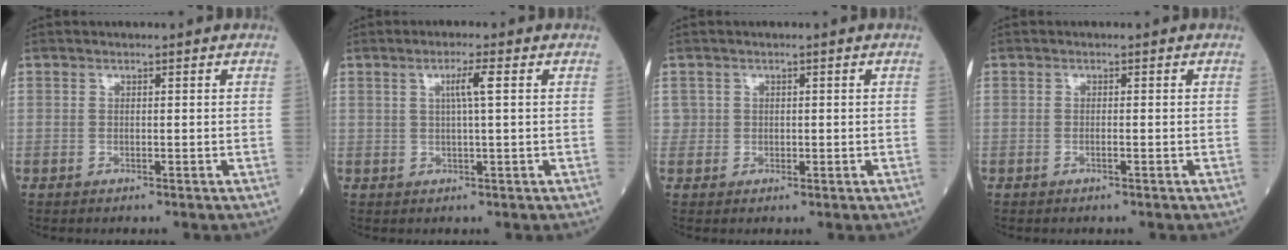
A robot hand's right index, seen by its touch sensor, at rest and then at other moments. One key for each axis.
{"total": 3.2, "fx": 1.0, "fy": -0.3, "fz": 3.0, "tx": -0.048, "ty": 0.000, "tz": 0.016}
{"total": 1.5, "fx": 0.3, "fy": 1.5, "fz": 0.1, "tx": 0.006, "ty": 0.003, "tz": 0.004}
{"total": 0.8, "fx": -0.3, "fy": 0.0, "fz": 0.7, "tx": -0.016, "ty": -0.001, "tz": -0.005}